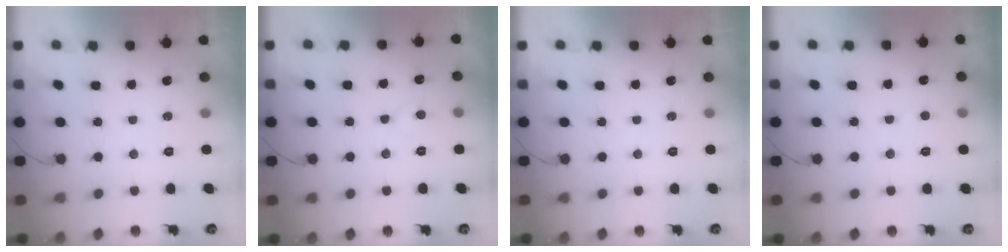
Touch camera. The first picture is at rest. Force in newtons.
{"total": 5.1, "press": 5.0, "slide": 0.3}
{"total": 0.0}
{"total": 2.4, "press": 2.4, "slide": 0.2}